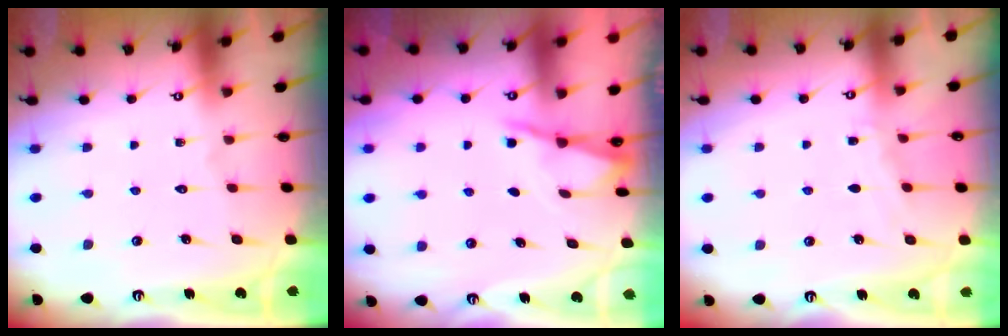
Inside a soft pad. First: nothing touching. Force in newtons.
{"total": 1.1, "press": 1.1, "slide": 0.1}
{"total": 3.4, "press": 3.4, "slide": 0.4}